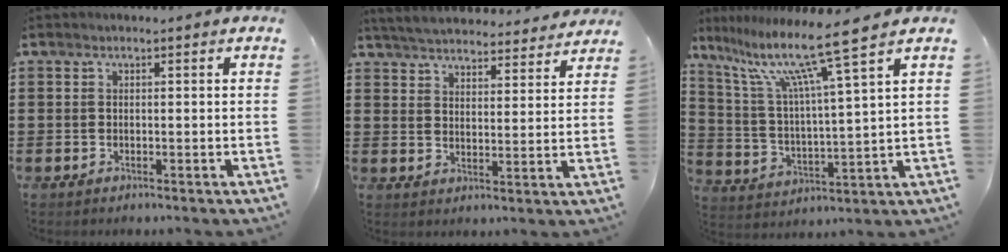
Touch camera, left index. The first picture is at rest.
{"total": 5.0, "force": [4.9, 0.3, 0.6], "torque": [-0.034, -0.028, 0.086]}
{"total": 11.4, "force": [8.5, 0.1, 7.7], "torque": [-0.177, -0.040, 0.137]}